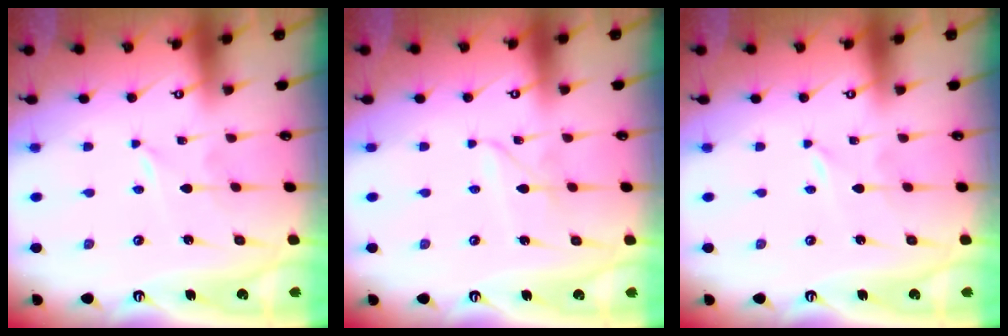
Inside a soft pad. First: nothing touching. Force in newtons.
{"total": 2.4, "press": 2.4, "slide": 0.2}
{"total": 0.0}